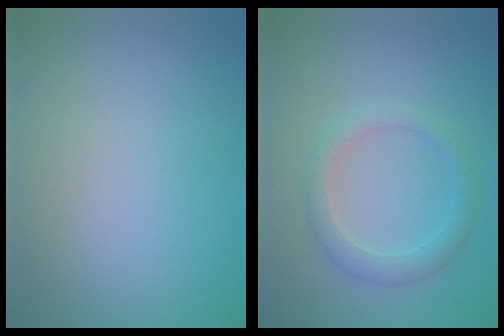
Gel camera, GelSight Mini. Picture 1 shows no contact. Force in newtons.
{"total": 2.5, "press": 2.5, "slide": 0.1}